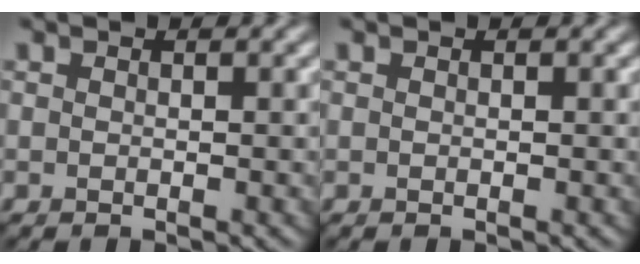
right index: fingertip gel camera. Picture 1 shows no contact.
{"total": 0.0}